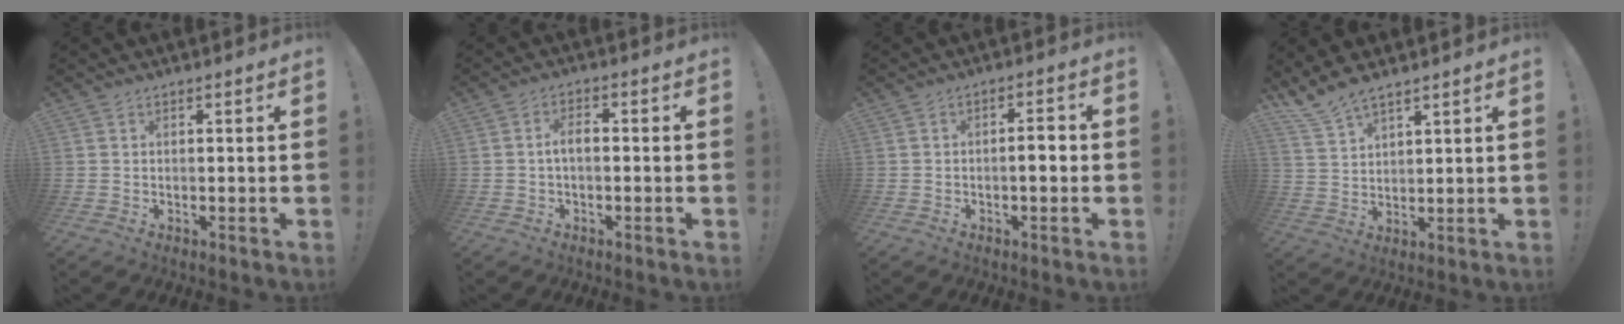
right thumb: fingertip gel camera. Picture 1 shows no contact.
{"total": 3.7, "force": [-0.4, 1.6, 3.4], "torque": [-0.063, 0.007, -0.007]}
{"total": 4.2, "force": [-1.0, 1.2, 3.9], "torque": [-0.053, 0.004, -0.022]}
{"total": 7.0, "force": [6.0, 1.9, 2.9], "torque": [-0.067, -0.032, 0.117]}